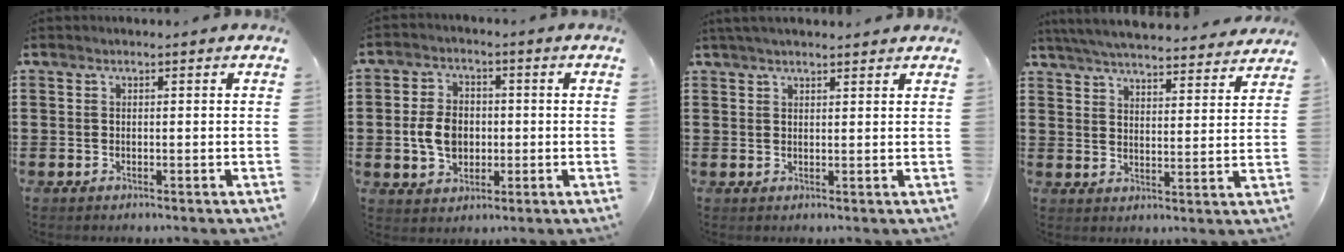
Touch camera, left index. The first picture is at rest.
{"total": 6.4, "force": [-0.6, 4.7, 4.2], "torque": [-0.091, 0.005, -0.017]}
{"total": 2.4, "force": [2.1, 0.3, 1.0], "torque": [-0.024, 0.004, 0.041]}
{"total": 5.7, "force": [5.6, 0.0, 1.3], "torque": [-0.049, -0.033, 0.097]}